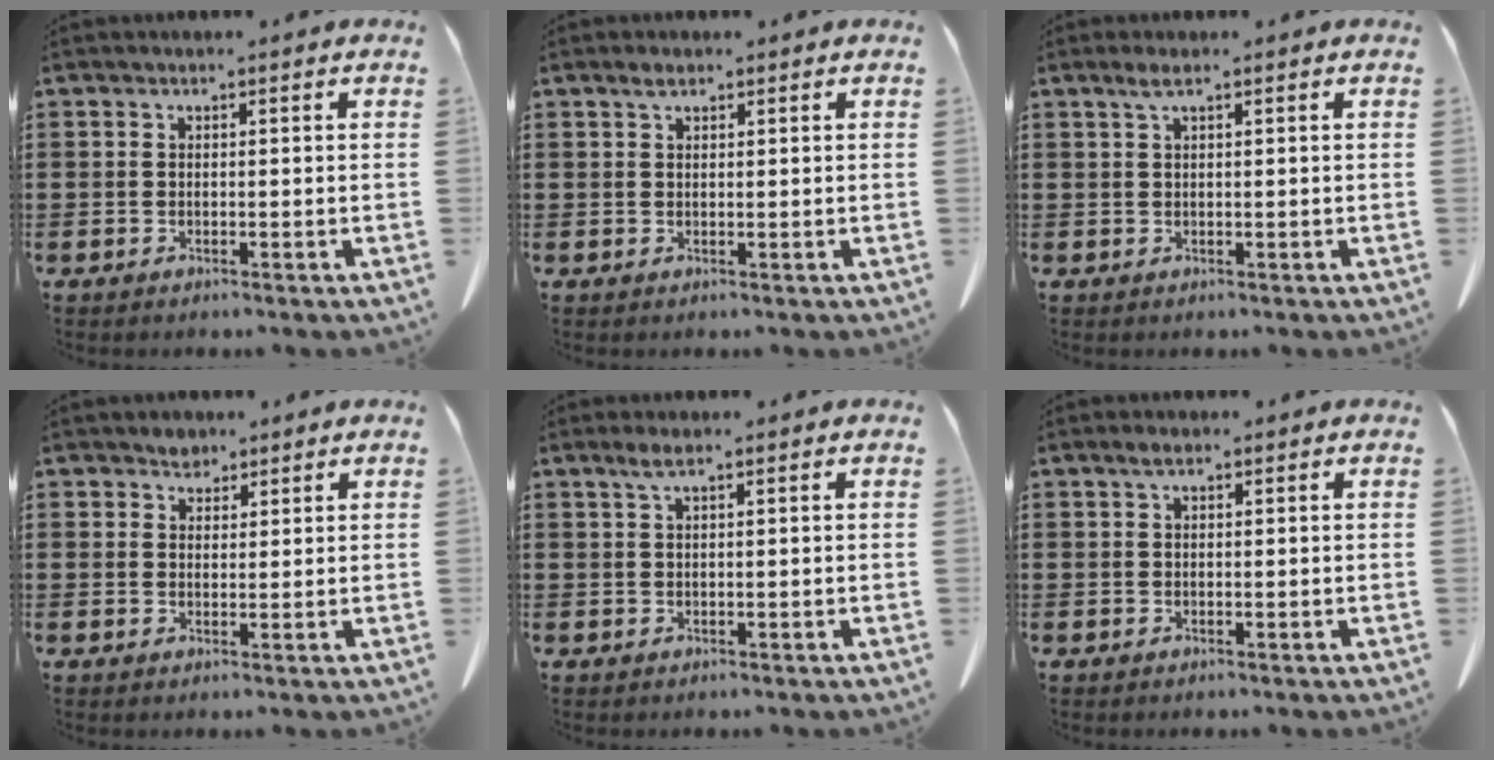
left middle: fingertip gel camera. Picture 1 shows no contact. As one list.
[{"total": 1.3, "force": [0.9, 0.5, 0.9], "torque": [-0.019, 0.003, 0.016]}, {"total": 1.5, "force": [0.7, 0.2, 1.3], "torque": [-0.028, 0.002, 0.012]}, {"total": 2.1, "force": [1.8, 1.0, 0.2], "torque": [-0.007, 0.005, 0.035]}, {"total": 1.9, "force": [0.9, 0.2, 1.6], "torque": [-0.034, 0.002, 0.016]}, {"total": 1.2, "force": [0.5, 0.5, 1.0], "torque": [-0.020, 0.004, 0.008]}]